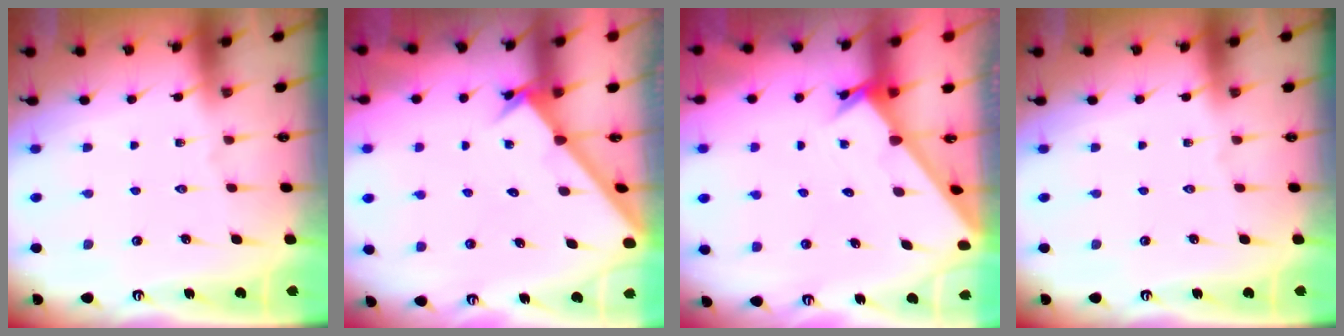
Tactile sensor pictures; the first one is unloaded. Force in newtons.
{"total": 2.2, "press": 2.2, "slide": 0.2}
{"total": 1.5, "press": 1.5, "slide": 0.1}
{"total": 0.0}